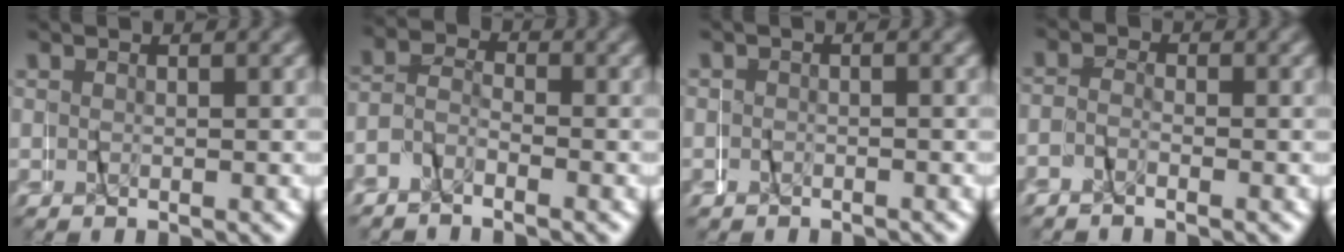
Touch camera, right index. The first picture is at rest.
{"total": 2.1, "force": [-1.5, 1.3, 0.6], "torque": [-0.020, 0.014, -0.039]}
{"total": 1.2, "force": [-0.2, 0.8, -0.8], "torque": [0.004, 0.009, -0.009]}
{"total": 1.4, "force": [-1.3, 0.6, -0.3], "torque": [0.001, 0.015, -0.036]}